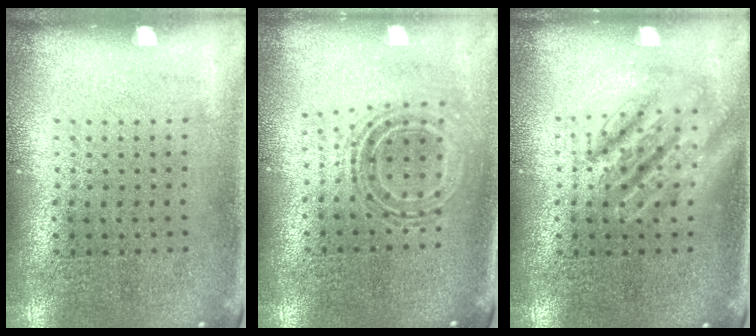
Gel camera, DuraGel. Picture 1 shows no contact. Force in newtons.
{"total": 0.9, "press": 0.8, "slide": 0.3}
{"total": 2.7, "press": 2.7, "slide": 0.3}